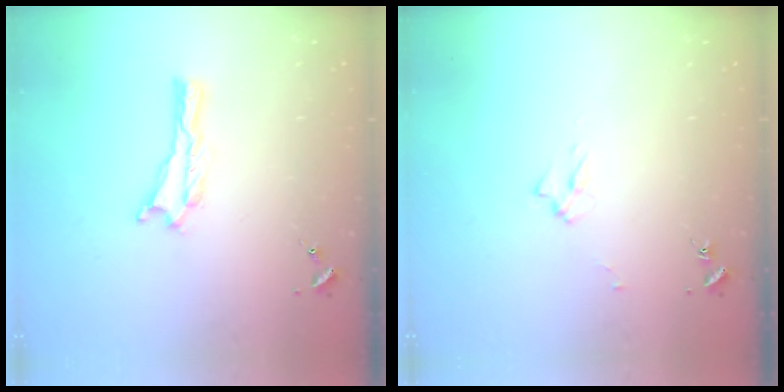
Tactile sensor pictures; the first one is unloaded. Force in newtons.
{"total": 2.5, "press": 2.5, "slide": 0.4}